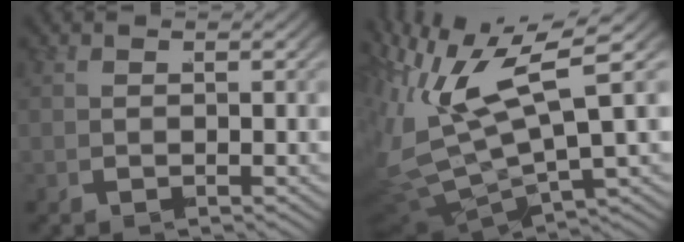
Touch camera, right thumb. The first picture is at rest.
{"total": 10.6, "force": [-0.9, 6.1, 8.6], "torque": [-0.186, -0.044, 0.006]}